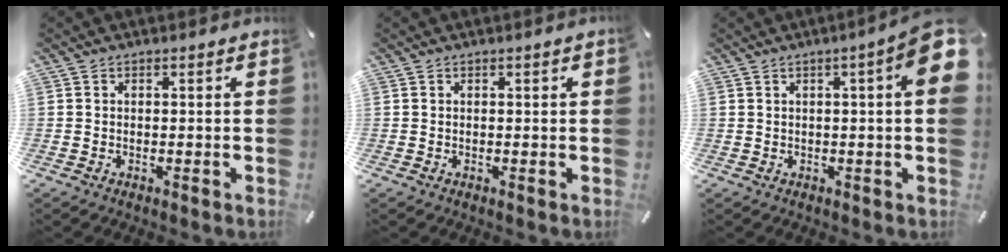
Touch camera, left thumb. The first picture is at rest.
{"total": 0.6, "force": [0.2, 0.0, 0.6], "torque": [-0.010, -0.001, 0.003]}
{"total": 8.9, "force": [2.9, 1.0, 8.4], "torque": [-0.121, -0.019, 0.044]}